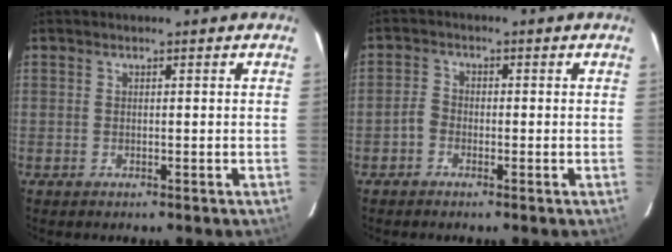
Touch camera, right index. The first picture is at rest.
{"total": 2.4, "force": [-1.4, 1.8, 0.8], "torque": [-0.014, 0.009, -0.028]}